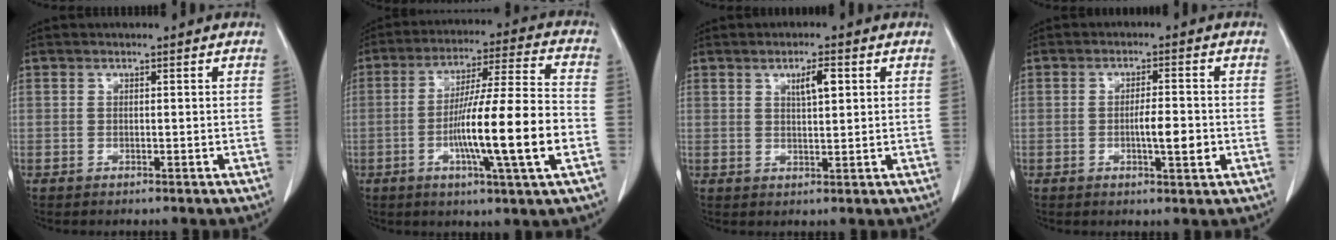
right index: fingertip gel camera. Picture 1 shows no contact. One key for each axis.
{"total": 16.6, "fx": -4.1, "fy": -0.2, "fz": 16.1, "tx": -0.277, "ty": -0.004, "tz": -0.073}
{"total": 3.5, "fx": 1.5, "fy": 0.8, "fz": 3.1, "tx": -0.052, "ty": -0.001, "tz": 0.025}
{"total": 4.8, "fx": -1.0, "fy": 0.8, "fz": 4.7, "tx": -0.078, "ty": -0.002, "tz": -0.013}